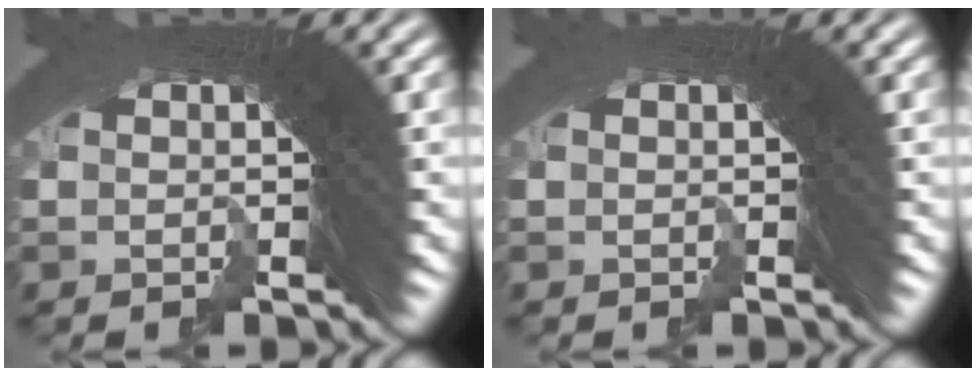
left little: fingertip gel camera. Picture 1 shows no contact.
{"total": 0.0}